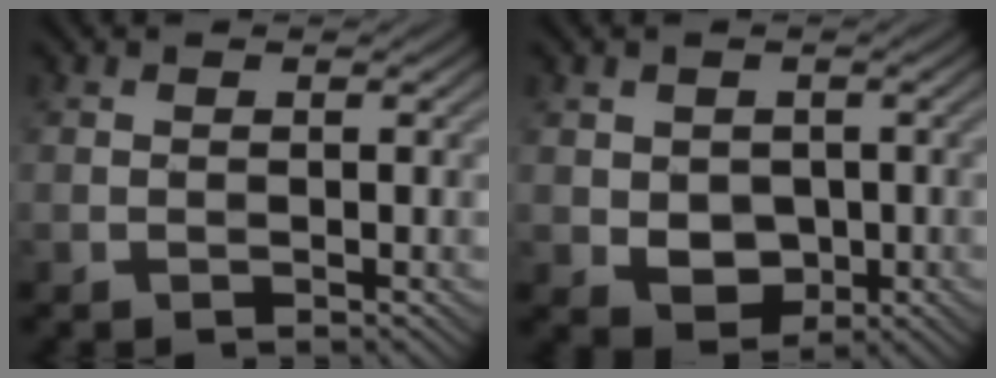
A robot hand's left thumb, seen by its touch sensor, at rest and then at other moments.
{"total": 4.2, "force": [-0.1, 3.4, 2.4], "torque": [-0.059, -0.012, 0.002]}